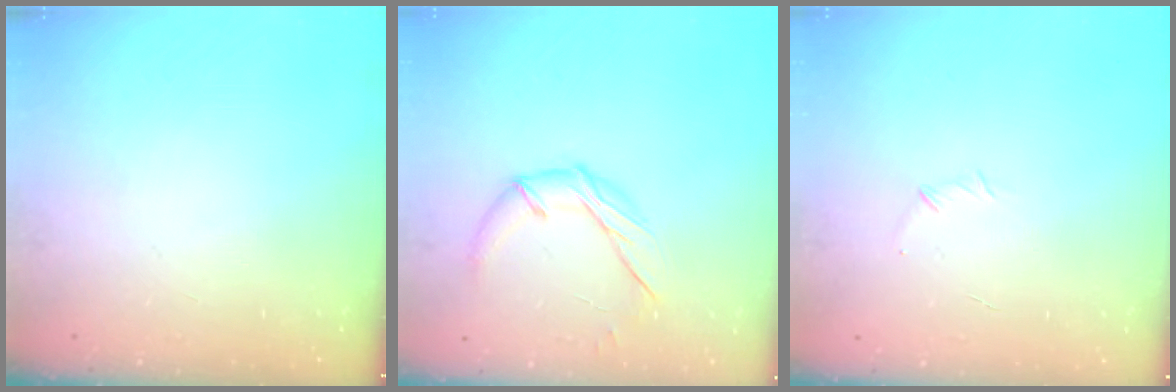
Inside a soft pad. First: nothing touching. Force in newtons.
{"total": 9.1, "press": 9.1, "slide": 0.4}
{"total": 4.5, "press": 4.3, "slide": 1.2}